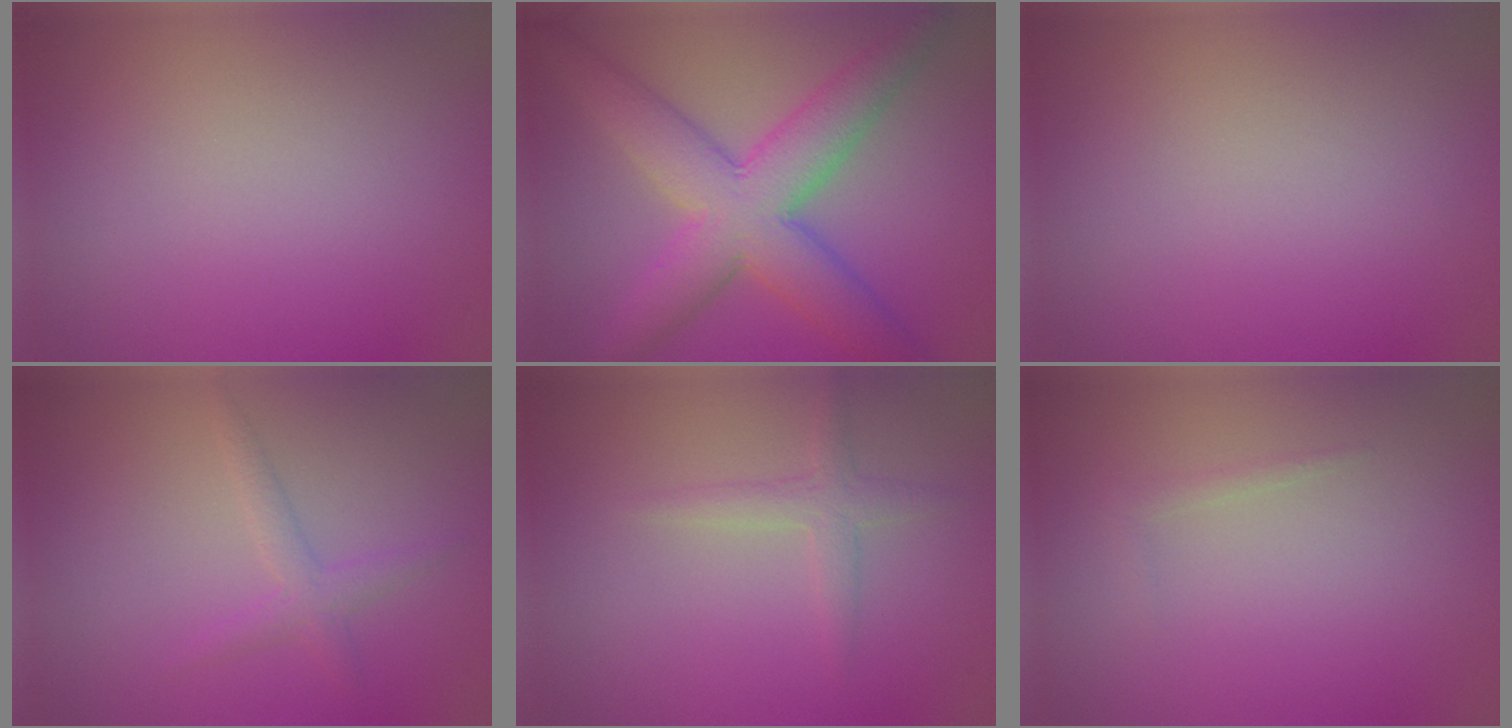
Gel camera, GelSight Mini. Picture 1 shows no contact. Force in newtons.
{"total": 8.2, "press": 8.2, "slide": 0.2}
{"total": 0.0}
{"total": 1.7, "press": 1.7, "slide": 0.1}
{"total": 1.7, "press": 1.7, "slide": 0.1}
{"total": 0.6, "press": 0.6, "slide": 0.0}